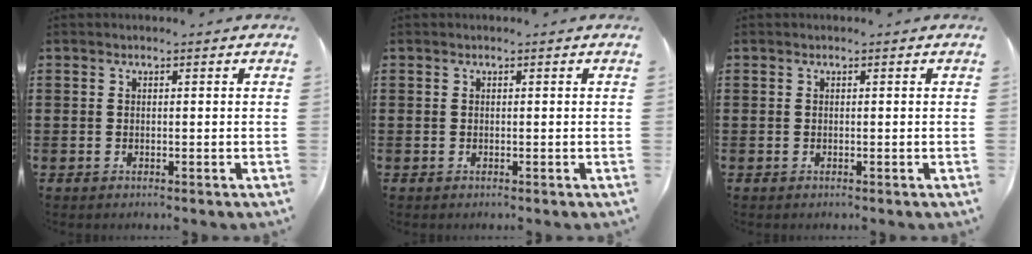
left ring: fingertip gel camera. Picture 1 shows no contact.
{"total": 0.0}
{"total": 0.0}